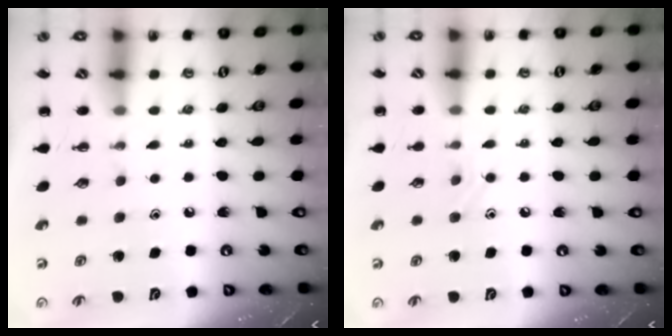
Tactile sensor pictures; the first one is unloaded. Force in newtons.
{"total": 6.5, "press": 6.3, "slide": 1.7}